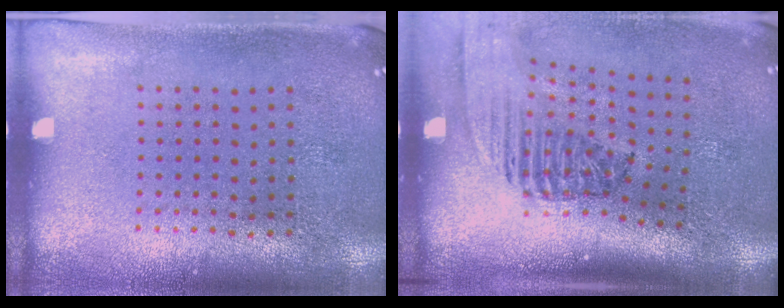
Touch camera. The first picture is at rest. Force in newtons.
{"total": 2.3, "press": 1.6, "slide": 1.7}